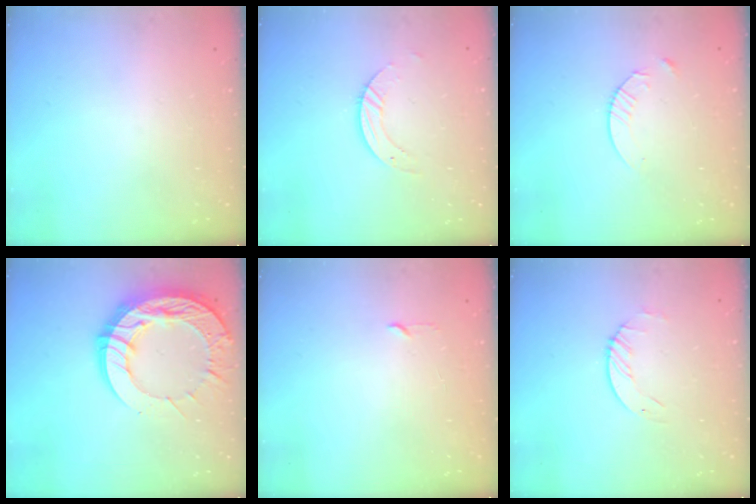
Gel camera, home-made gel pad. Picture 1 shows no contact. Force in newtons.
{"total": 3.9, "press": 3.9, "slide": 0.1}
{"total": 4.8, "press": 4.8, "slide": 0.6}
{"total": 20.5, "press": 20.4, "slide": 1.7}
{"total": 2.3, "press": 2.2, "slide": 0.3}
{"total": 1.6, "press": 1.6, "slide": 0.2}